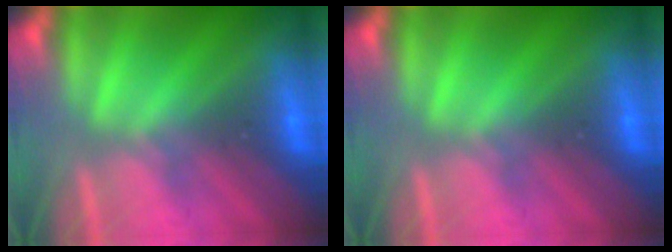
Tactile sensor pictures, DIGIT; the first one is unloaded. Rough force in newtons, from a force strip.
{"total": 0.0}